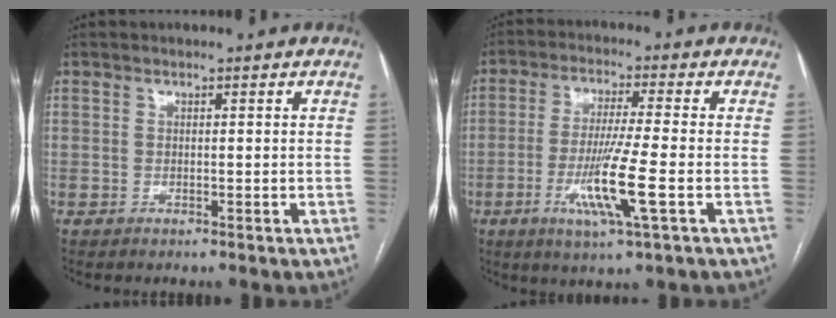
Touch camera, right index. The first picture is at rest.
{"total": 9.6, "force": [-2.9, -0.5, 9.2], "torque": [-0.179, -0.018, -0.054]}